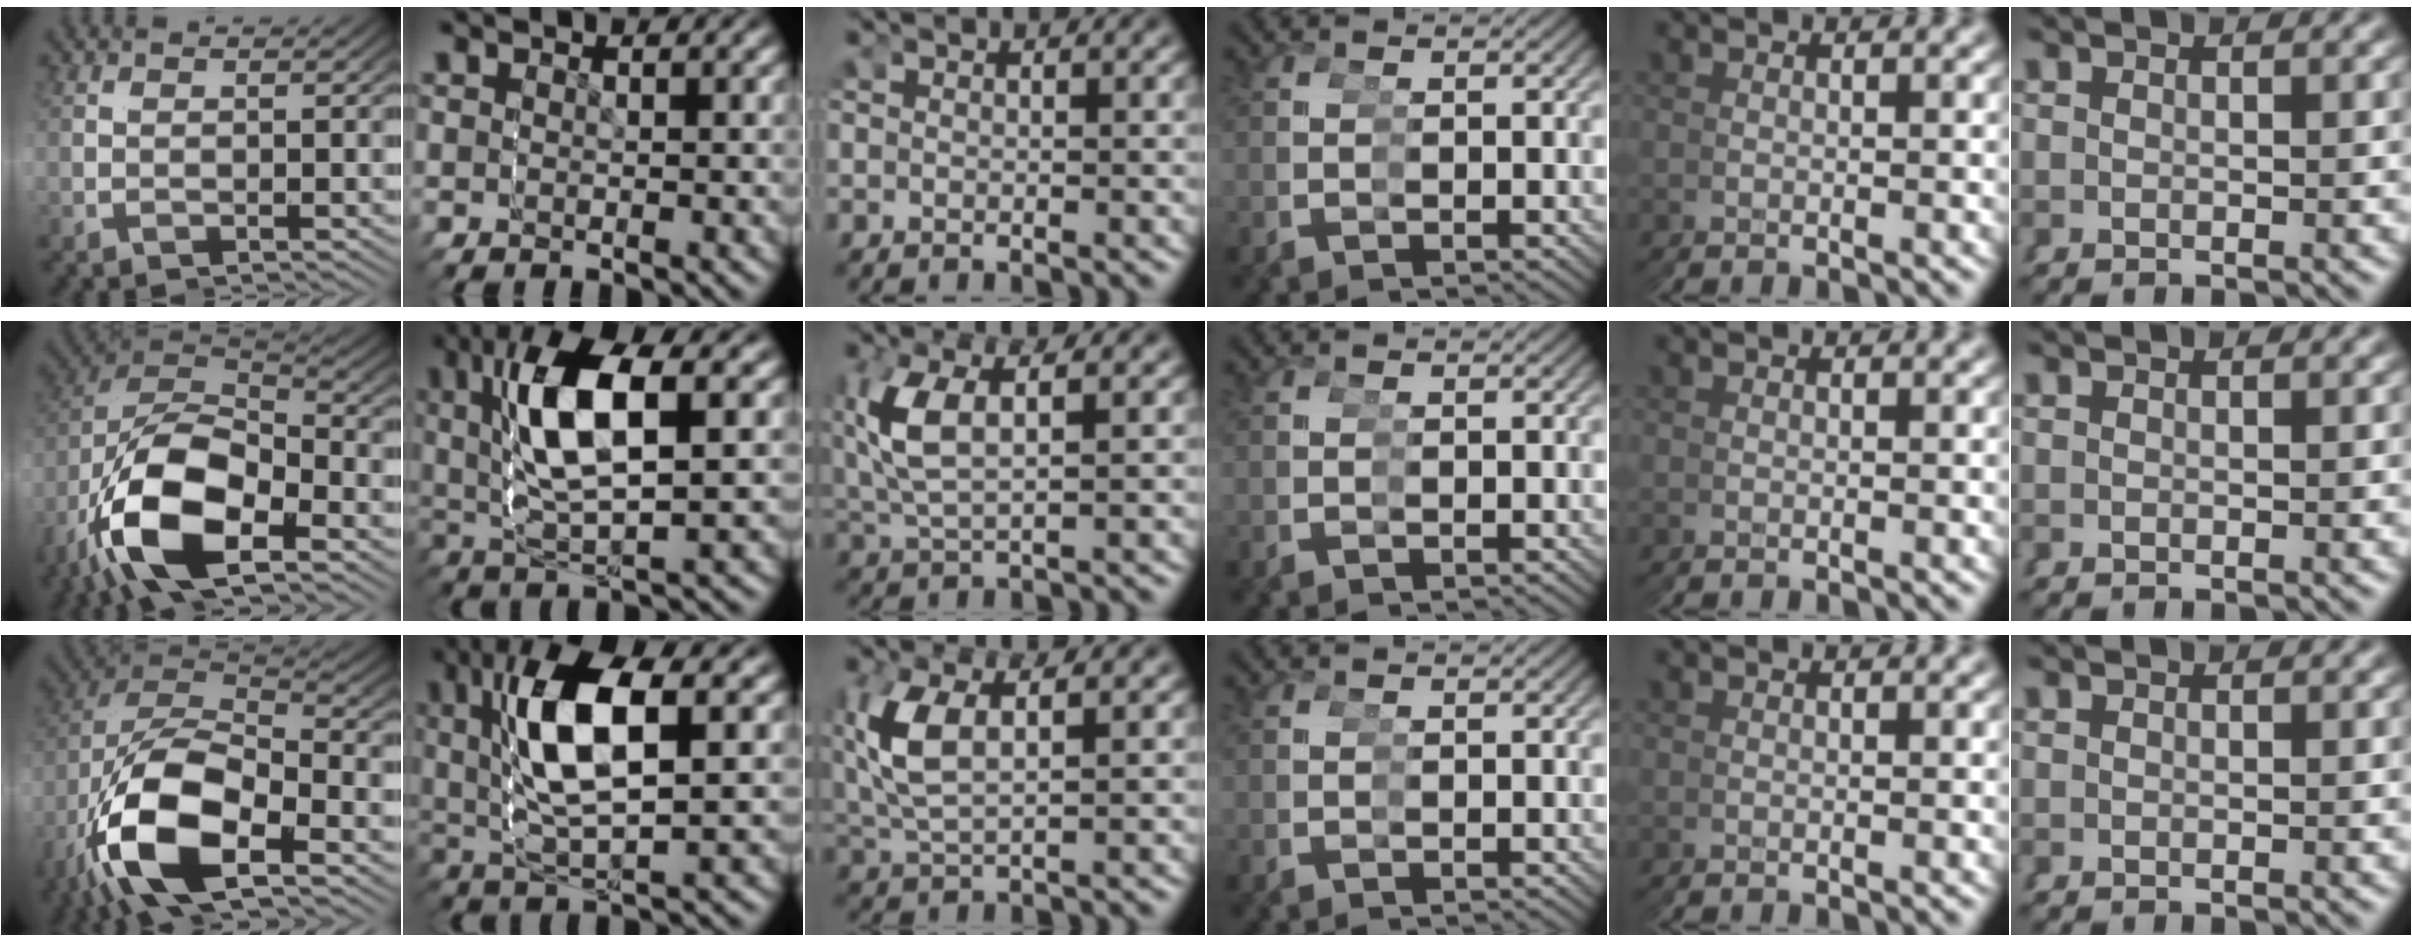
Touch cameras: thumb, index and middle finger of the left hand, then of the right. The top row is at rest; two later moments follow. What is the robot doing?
{"motion": "grasp_and_lifting", "object": "markers"}